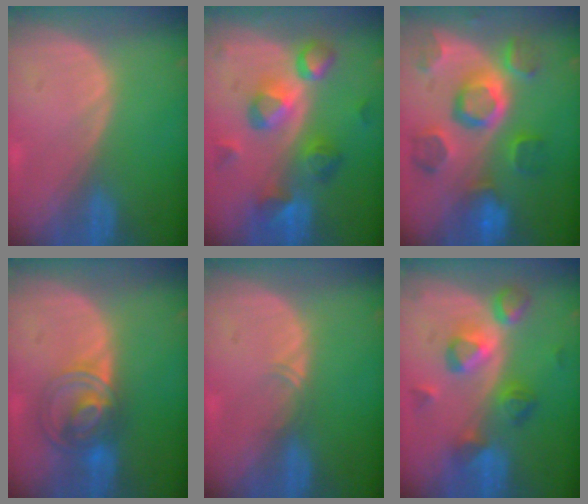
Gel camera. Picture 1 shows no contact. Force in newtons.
{"total": 9.2, "press": 8.6, "slide": 3.3}
{"total": 11.4, "press": 10.1, "slide": 5.3}
{"total": 7.2, "press": 6.3, "slide": 3.5}
{"total": 1.1, "press": 1.0, "slide": 0.6}
{"total": 7.4, "press": 7.3, "slide": 0.8}